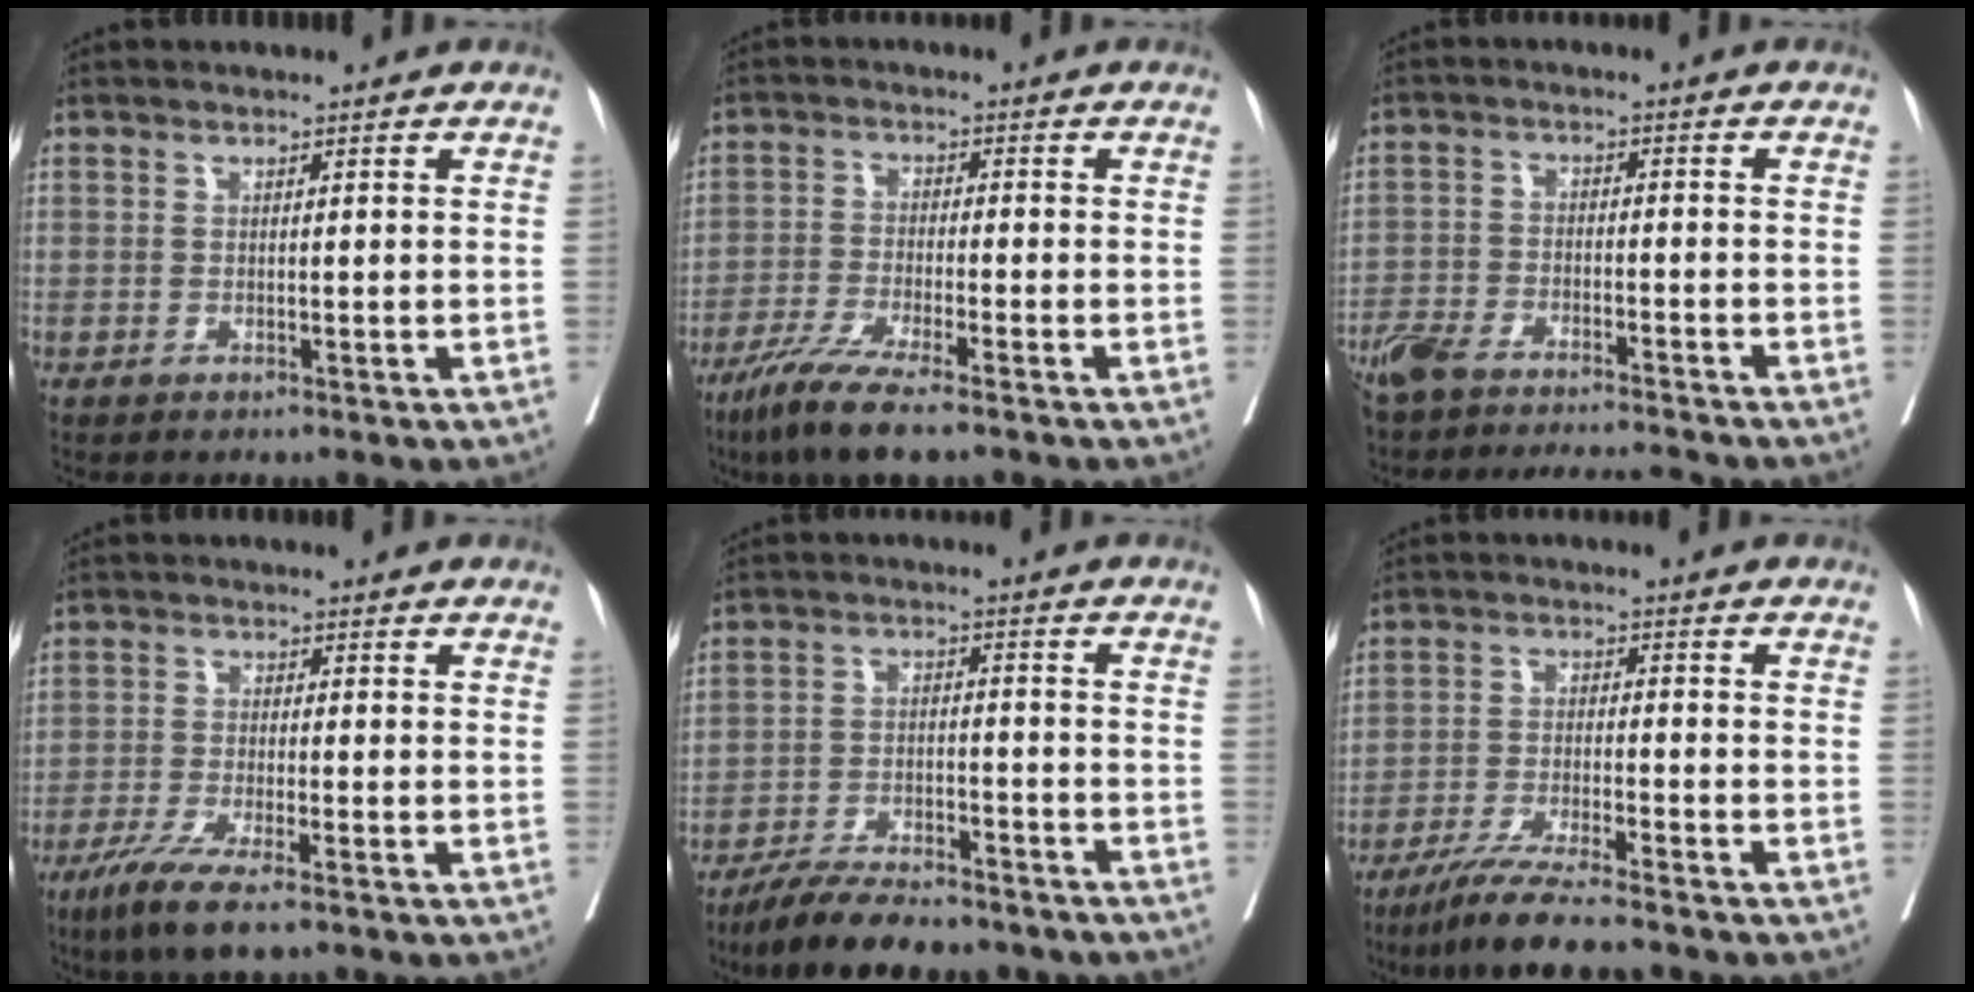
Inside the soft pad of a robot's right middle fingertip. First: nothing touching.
{"total": 7.9, "force": [-5.7, 0.4, 5.5], "torque": [-0.102, -0.021, -0.104]}
{"total": 11.7, "force": [-10.6, 1.1, 4.7], "torque": [-0.080, 0.003, -0.170]}
{"total": 7.0, "force": [-4.6, 0.6, 5.2], "torque": [-0.098, -0.018, -0.081]}
{"total": 13.6, "force": [-11.7, 3.1, 6.1], "torque": [-0.092, 0.002, -0.177]}
{"total": 8.5, "force": [-7.1, -0.1, 4.6], "torque": [-0.083, -0.028, -0.124]}